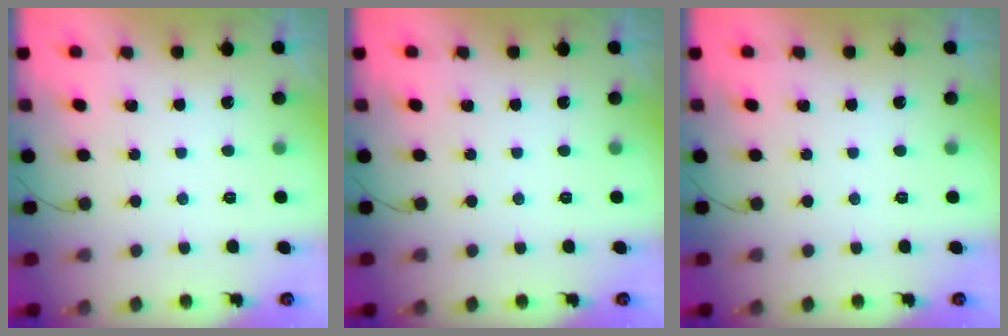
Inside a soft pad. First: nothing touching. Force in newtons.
{"total": 0.0}
{"total": 0.0}